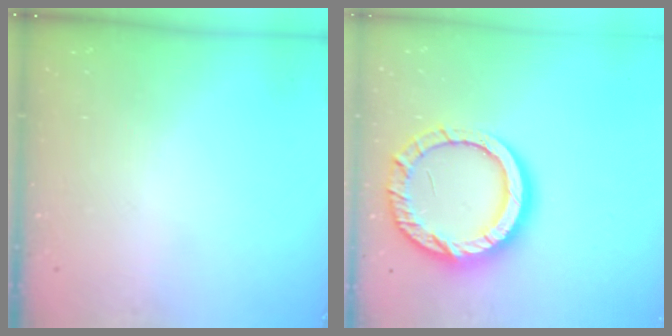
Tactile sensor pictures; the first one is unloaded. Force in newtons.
{"total": 16.4, "press": 16.3, "slide": 1.6}